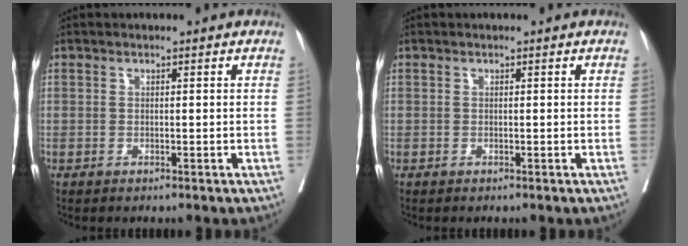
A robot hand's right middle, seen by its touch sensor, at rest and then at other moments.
{"total": 0.0}